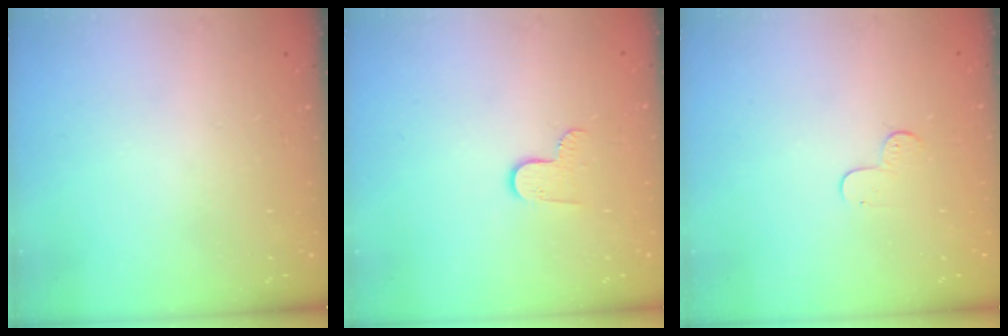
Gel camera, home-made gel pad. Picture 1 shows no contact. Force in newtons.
{"total": 5.2, "press": 5.2, "slide": 0.5}
{"total": 3.9, "press": 3.9, "slide": 0.4}